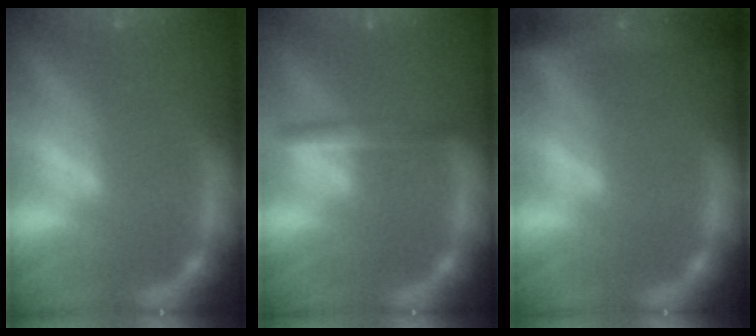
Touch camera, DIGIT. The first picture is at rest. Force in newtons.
{"total": 2.4}
{"total": 6.9}